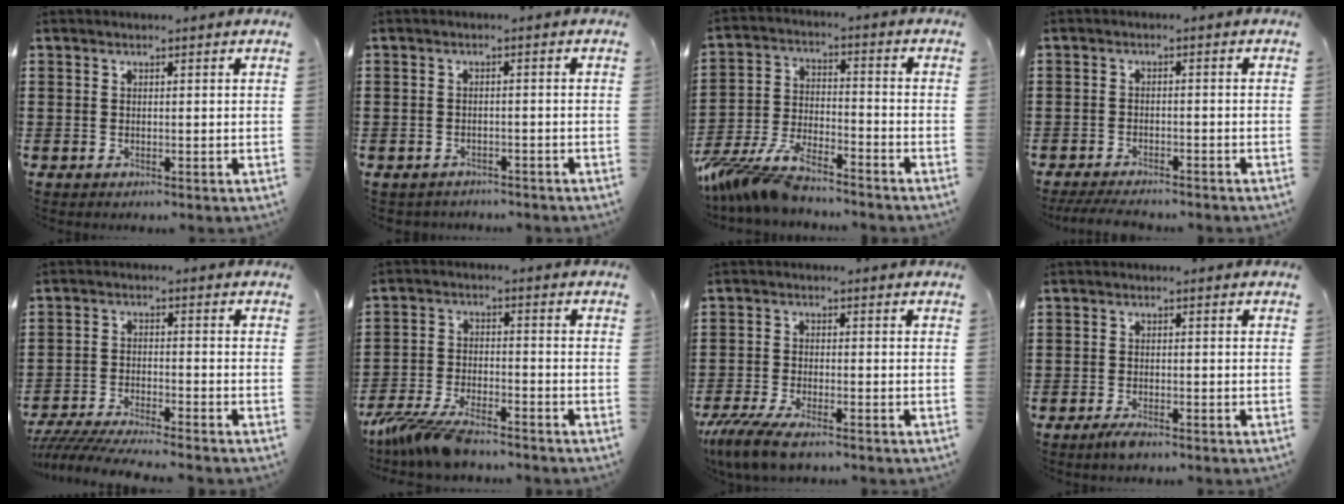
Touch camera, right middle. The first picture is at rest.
{"total": 1.8, "force": [-1.7, 0.4, -0.2], "torque": [-0.002, -0.001, -0.039]}
{"total": 9.0, "force": [-8.1, 1.6, 3.6], "torque": [-0.094, 0.005, -0.162]}
{"total": 3.2, "force": [-3.1, 0.4, 0.6], "torque": [-0.018, -0.003, -0.066]}
{"total": 5.4, "force": [-5.2, 0.1, 1.3], "torque": [-0.041, -0.014, -0.109]}
{"total": 7.7, "force": [-6.7, 1.3, 3.6], "torque": [-0.091, -0.006, -0.132]}
{"total": 5.7, "force": [-4.7, 1.0, 3.0], "torque": [-0.084, -0.018, -0.097]}
{"total": 1.8, "force": [-1.4, 0.5, 1.1], "torque": [-0.027, -0.004, -0.028]}